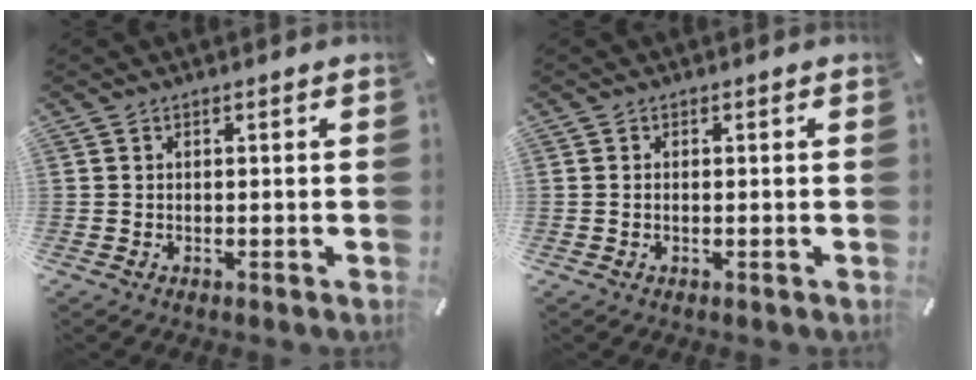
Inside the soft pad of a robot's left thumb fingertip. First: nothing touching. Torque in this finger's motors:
{"motor_torque": [-0.33, -0.15, -0.02, -0.08, -0.02]}